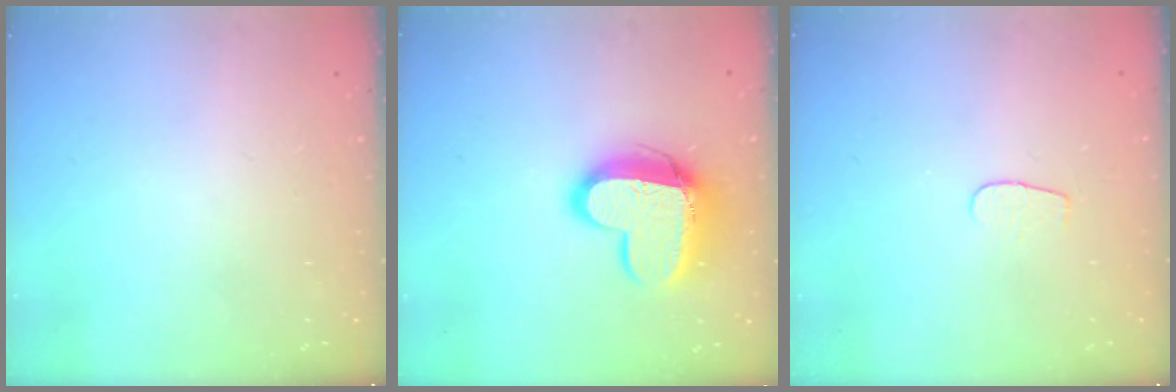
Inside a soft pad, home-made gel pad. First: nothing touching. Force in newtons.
{"total": 14.4, "press": 14.3, "slide": 1.4}
{"total": 3.2, "press": 3.2, "slide": 0.3}